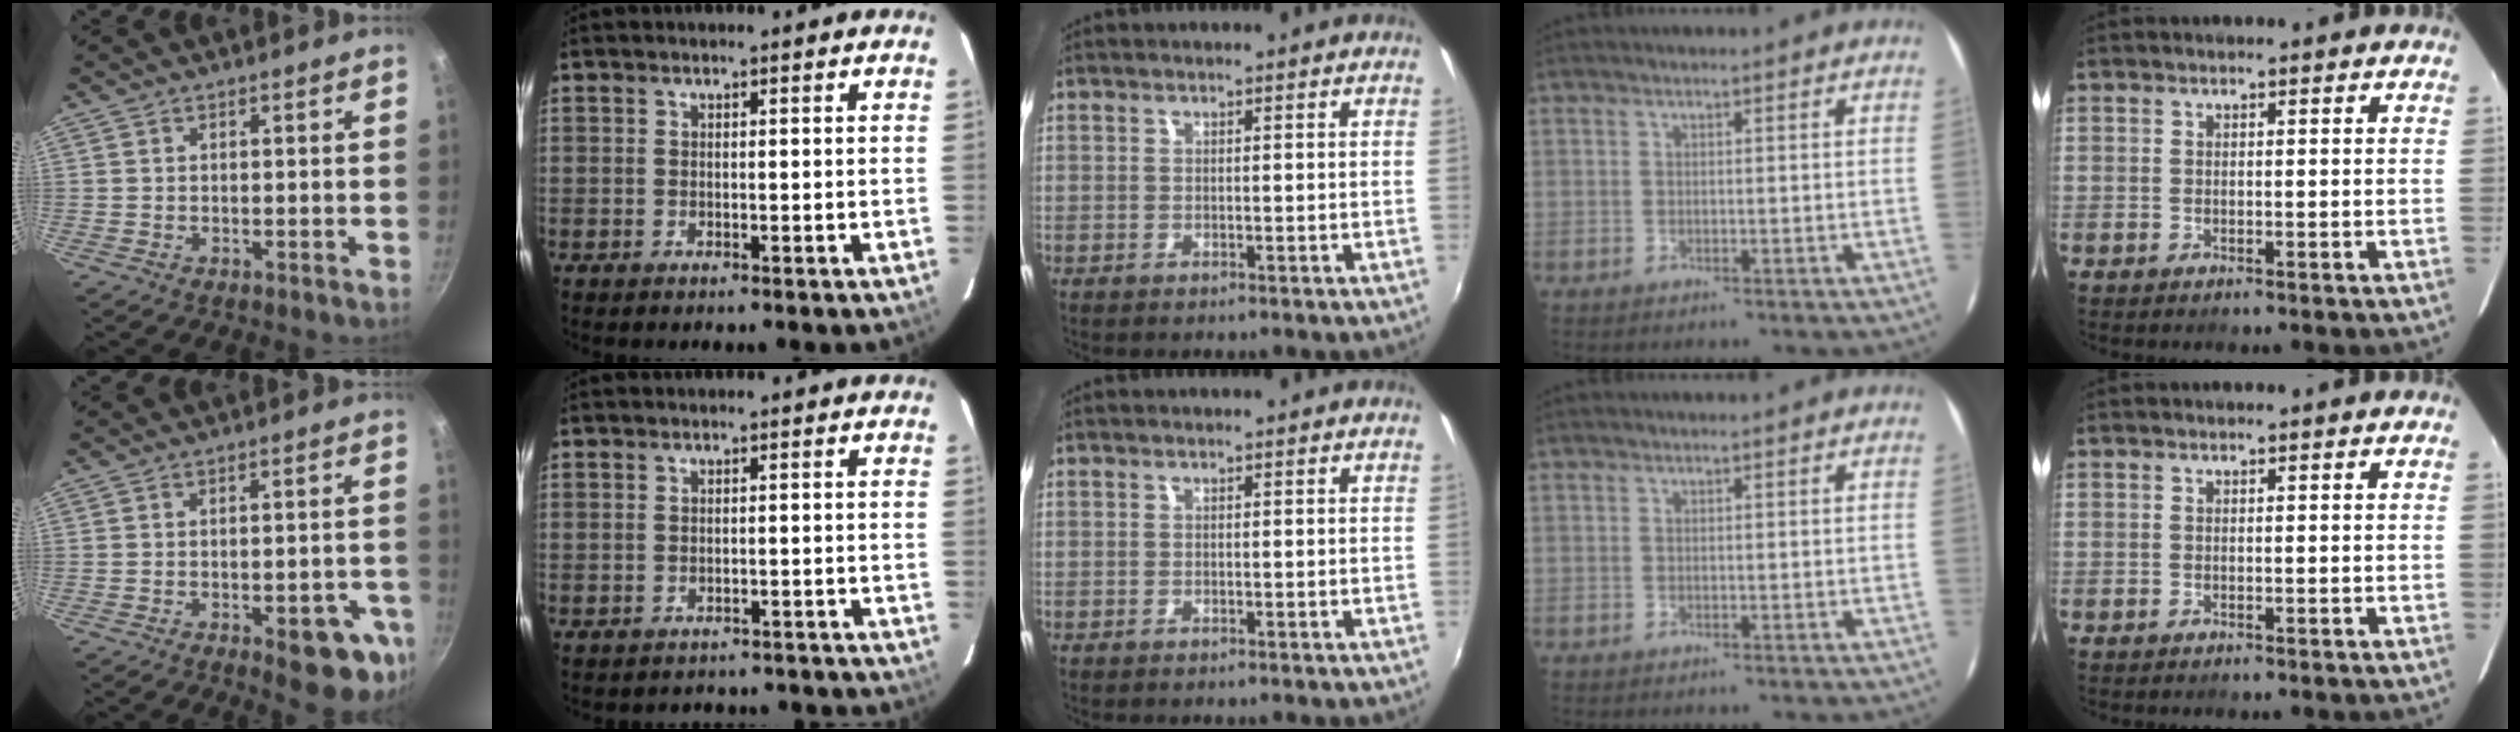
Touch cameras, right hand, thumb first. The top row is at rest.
{"thumb": {"total": 11.6, "force": [-4.7, 4.5, 9.6], "torque": [-0.080, 0.017, -0.055]}, "index": {"total": 8.9, "force": [-7.9, 3.7, 1.8], "torque": [-0.031, 0.017, -0.085]}}